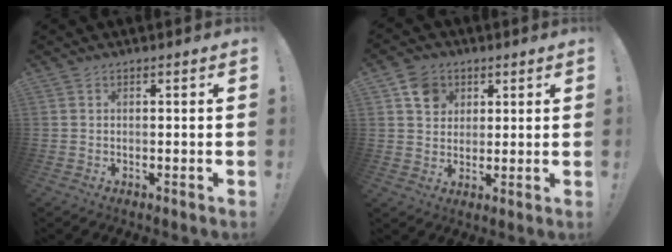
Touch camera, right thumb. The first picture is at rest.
{"total": 7.8, "force": [3.5, 6.7, 2.1], "torque": [-0.024, -0.015, 0.070]}